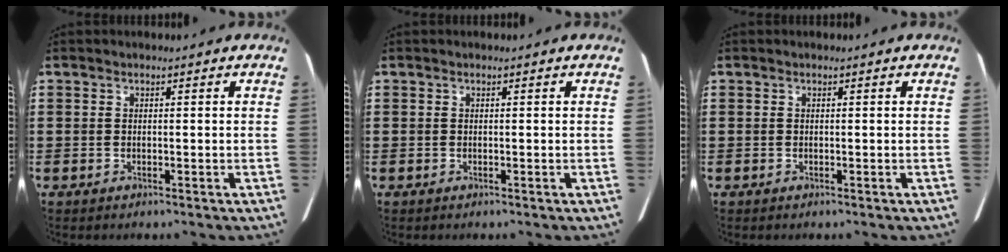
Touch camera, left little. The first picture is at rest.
{"total": 0.0}
{"total": 0.0}